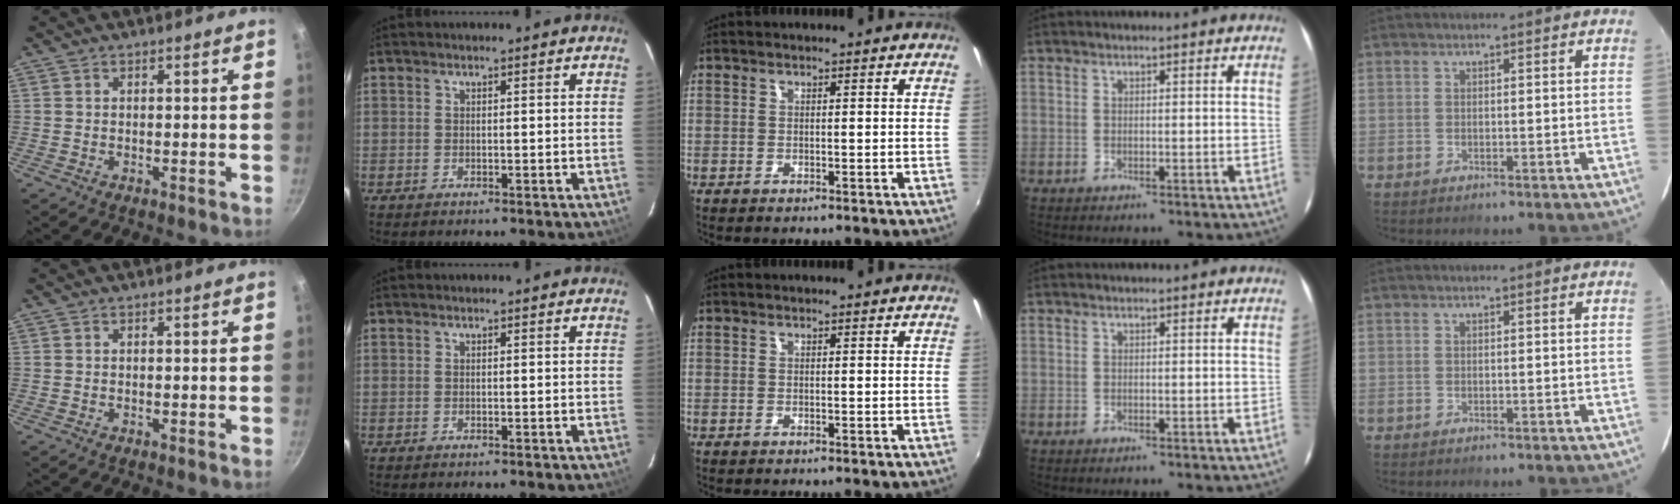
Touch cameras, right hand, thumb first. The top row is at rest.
{}